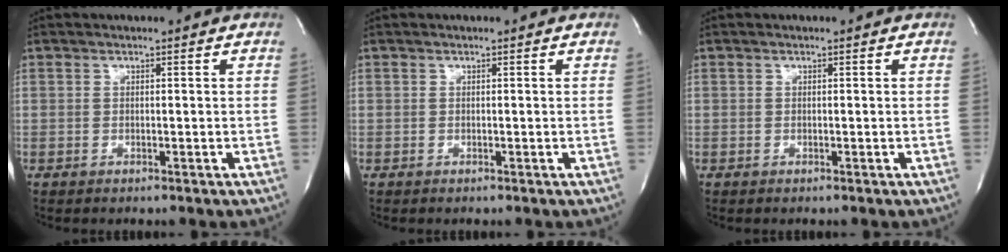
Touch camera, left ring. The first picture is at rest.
{"total": 0.0}
{"total": 0.0}